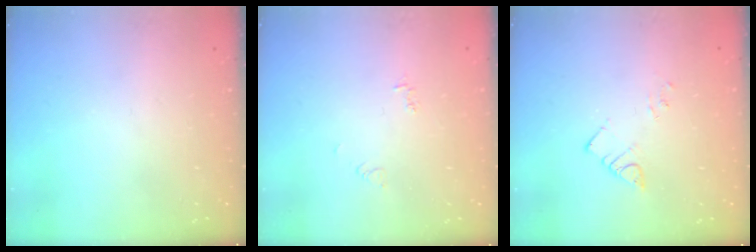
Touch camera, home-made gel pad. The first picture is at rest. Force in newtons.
{"total": 3.9, "press": 3.8, "slide": 0.5}
{"total": 3.3, "press": 3.3, "slide": 0.4}